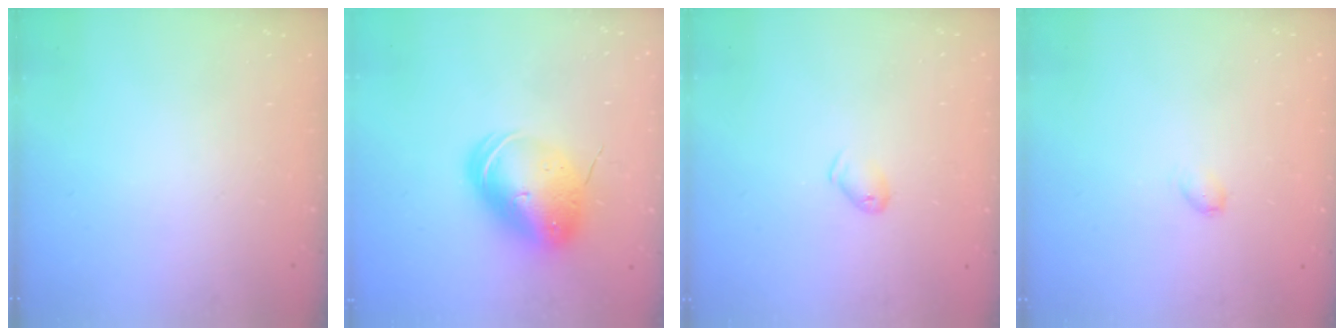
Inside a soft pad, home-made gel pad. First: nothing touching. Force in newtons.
{"total": 13.5, "press": 13.2, "slide": 2.6}
{"total": 4.8, "press": 4.7, "slide": 0.9}
{"total": 3.0, "press": 3.0, "slide": 0.3}